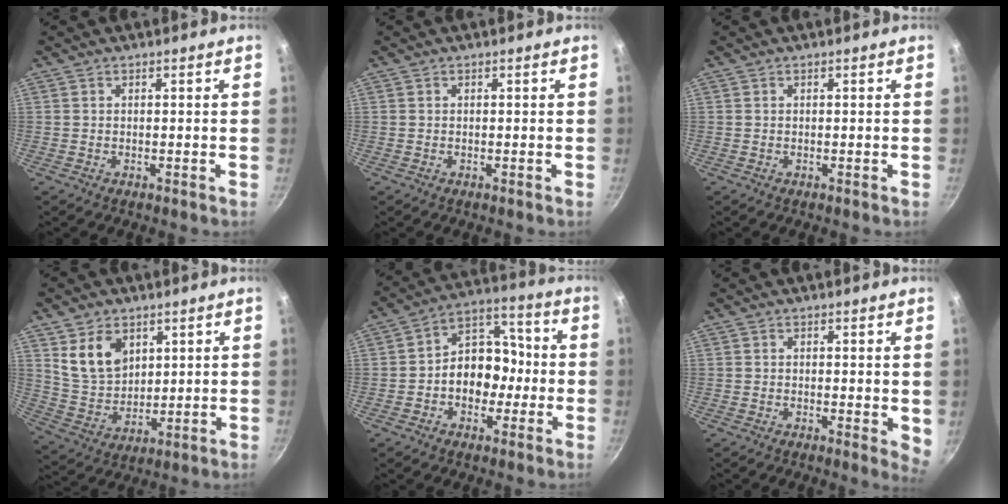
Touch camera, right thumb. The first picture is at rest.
{"total": 0.0}
{"total": 0.0}
{"total": 10.4, "force": [4.5, 7.3, 5.8], "torque": [-0.080, -0.026, 0.100]}
{"total": 12.3, "force": [-1.8, 9.4, 7.7], "torque": [-0.057, 0.047, -0.042]}
{"total": 3.1, "force": [0.6, 1.2, 2.8], "torque": [-0.029, -0.007, 0.006]}